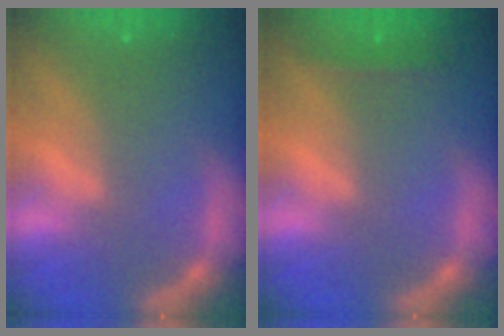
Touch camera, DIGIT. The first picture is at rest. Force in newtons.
{"total": 1.4}